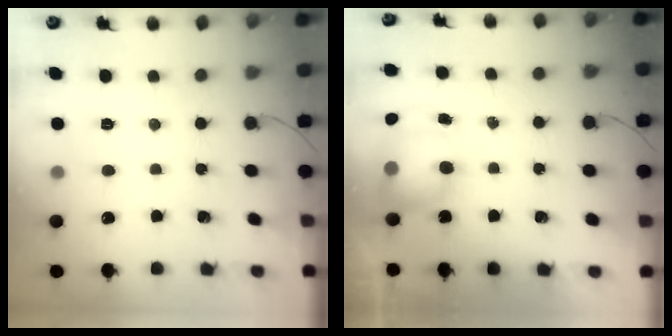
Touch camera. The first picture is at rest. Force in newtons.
{"total": 11.3, "press": 8.5, "slide": 7.5}